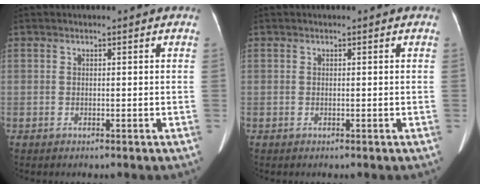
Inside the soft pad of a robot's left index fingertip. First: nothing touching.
{"total": 0.0}